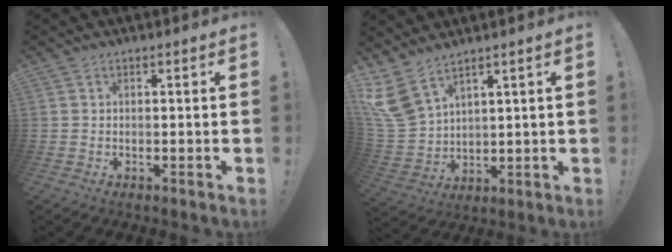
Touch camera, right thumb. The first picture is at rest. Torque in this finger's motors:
{"motor_torque": [-0.01, 2.04, 0.68, 0.39, 0.04]}